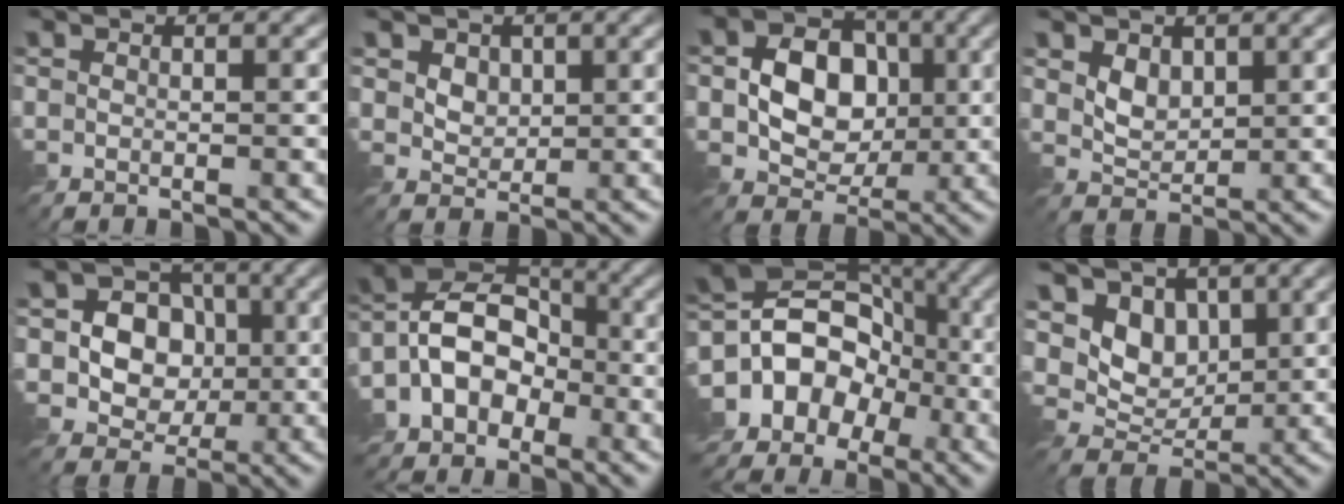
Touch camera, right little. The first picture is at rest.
{"total": 2.3, "force": [0.9, 1.8, 1.1], "torque": [-0.031, -0.009, 0.024]}
{"total": 6.2, "force": [-0.2, 4.9, 3.8], "torque": [-0.059, 0.000, -0.012]}
{"total": 2.1, "force": [0.9, 1.4, 1.2], "torque": [-0.027, -0.009, 0.020]}
{"total": 6.7, "force": [0.3, 6.0, 2.9], "torque": [-0.039, 0.018, -0.008]}
{"total": 7.0, "force": [-2.7, 5.3, 3.6], "torque": [-0.042, 0.019, -0.075]}
{"total": 11.6, "force": [-5.5, 9.5, 3.9], "torque": [-0.065, 0.010, -0.109]}
{"total": 4.6, "force": [1.5, 3.5, 2.5], "torque": [-0.052, -0.016, 0.017]}